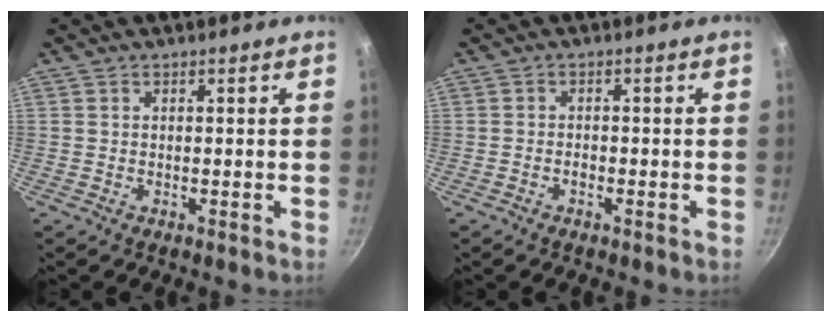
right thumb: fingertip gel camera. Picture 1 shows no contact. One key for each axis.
{"total": 1.2, "fx": -0.7, "fy": 0.7, "fz": 0.7, "tx": -0.012, "ty": 0.011, "tz": -0.014}